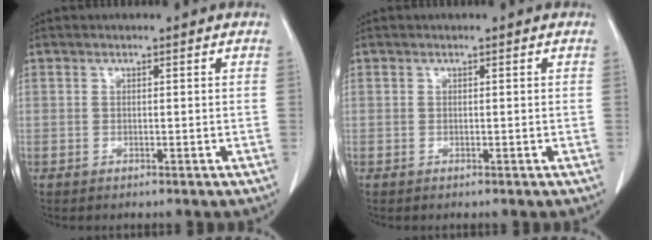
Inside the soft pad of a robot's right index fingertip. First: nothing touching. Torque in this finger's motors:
{"motor_torque": [0.00, 0.00, 0.00, 0.00]}